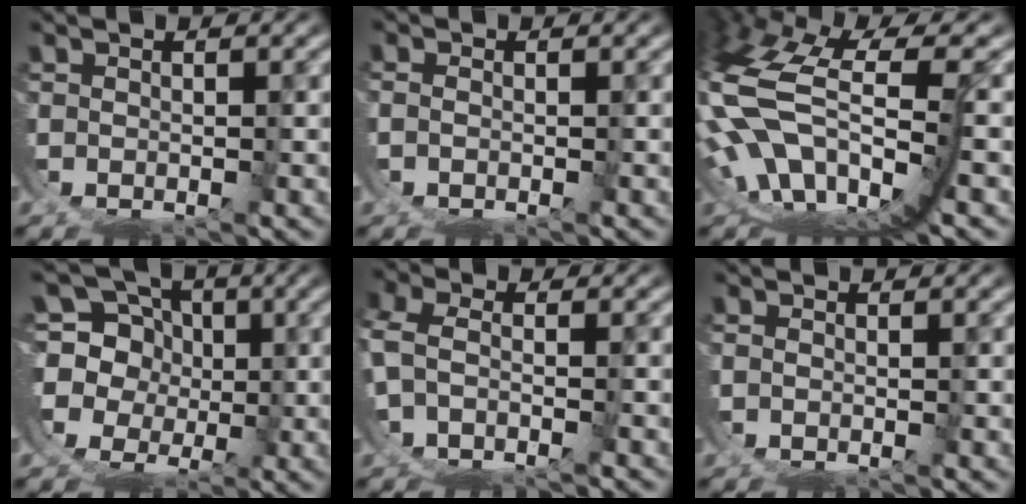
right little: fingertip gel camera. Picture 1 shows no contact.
{"total": 0.8, "force": [-0.5, 0.4, 0.5], "torque": [-0.015, -0.005, -0.009]}
{"total": 12.3, "force": [-0.6, 7.7, 9.6], "torque": [-0.235, -0.042, 0.005]}
{"total": 15.7, "force": [-0.6, 14.6, 5.8], "torque": [-0.172, -0.059, -0.013]}
{"total": 4.4, "force": [-2.0, 3.1, 2.4], "torque": [-0.069, -0.010, -0.032]}
{"total": 1.0, "force": [-0.4, 0.9, 0.0], "torque": [-0.005, -0.004, -0.009]}